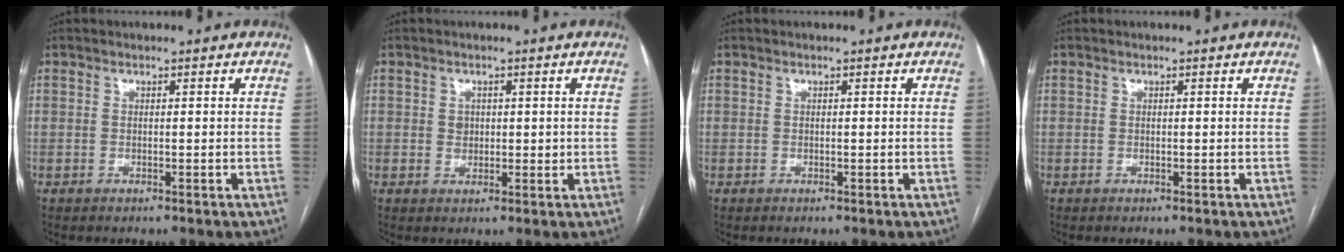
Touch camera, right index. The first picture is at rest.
{"total": 2.3, "force": [0.5, 1.9, 1.2], "torque": [-0.016, 0.000, 0.010]}
{"total": 0.0}
{"total": 0.0}